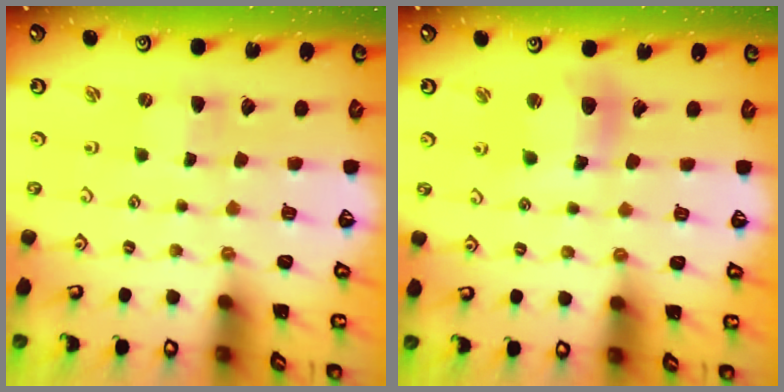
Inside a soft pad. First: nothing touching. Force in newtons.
{"total": 10.8, "press": 10.7, "slide": 1.5}